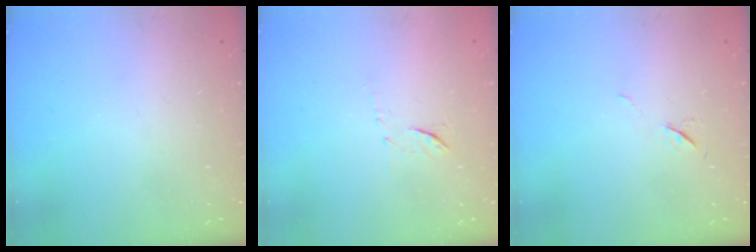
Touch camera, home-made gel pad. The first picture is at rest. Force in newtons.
{"total": 6.3, "press": 6.3, "slide": 0.7}
{"total": 6.4, "press": 5.8, "slide": 2.5}